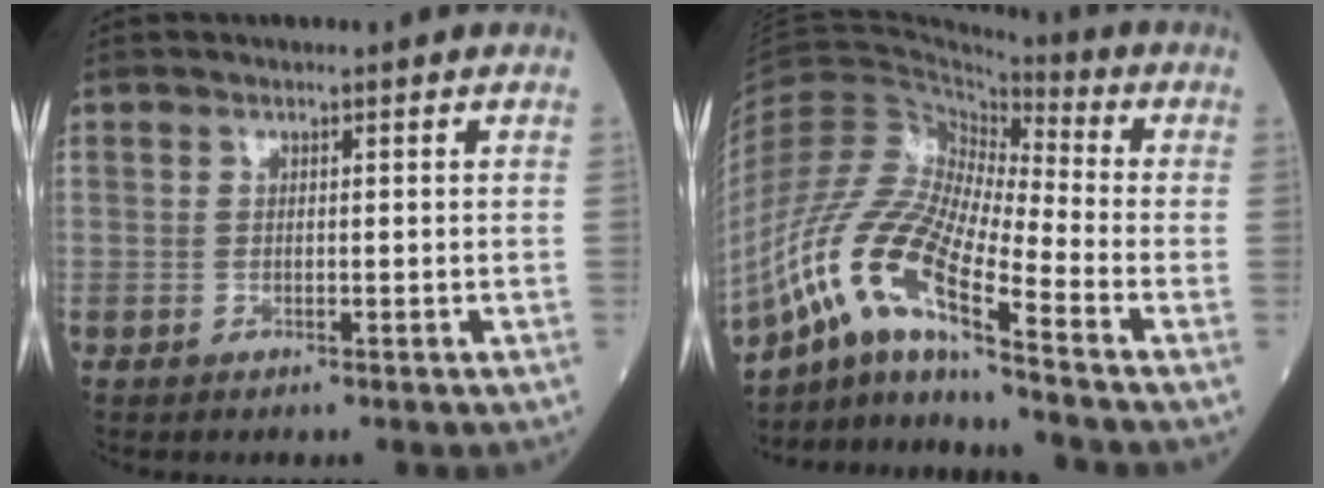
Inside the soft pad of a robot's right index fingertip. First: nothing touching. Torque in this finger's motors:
{"motor_torque": [1.47, -0.67, 1.06, 0.21]}